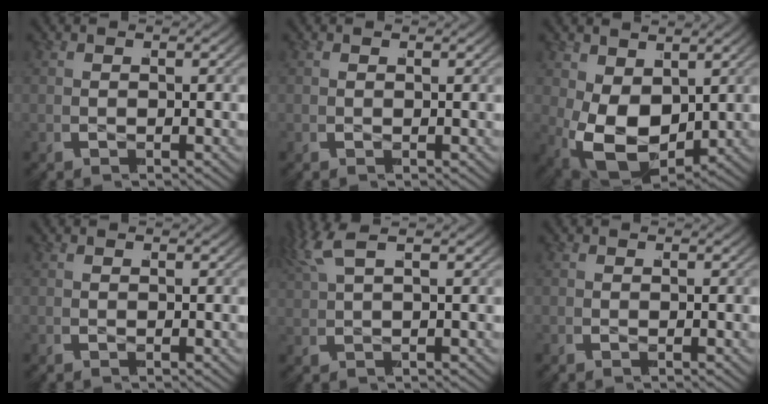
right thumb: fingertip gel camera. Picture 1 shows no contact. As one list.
[{"total": 0.0}, {"total": 9.2, "force": [-1.5, 6.5, 6.3], "torque": [-0.163, -0.060, -0.001]}, {"total": 0.0}, {"total": 2.2, "force": [1.9, -0.5, 1.1], "torque": [-0.029, 0.017, 0.032]}, {"total": 0.0}]